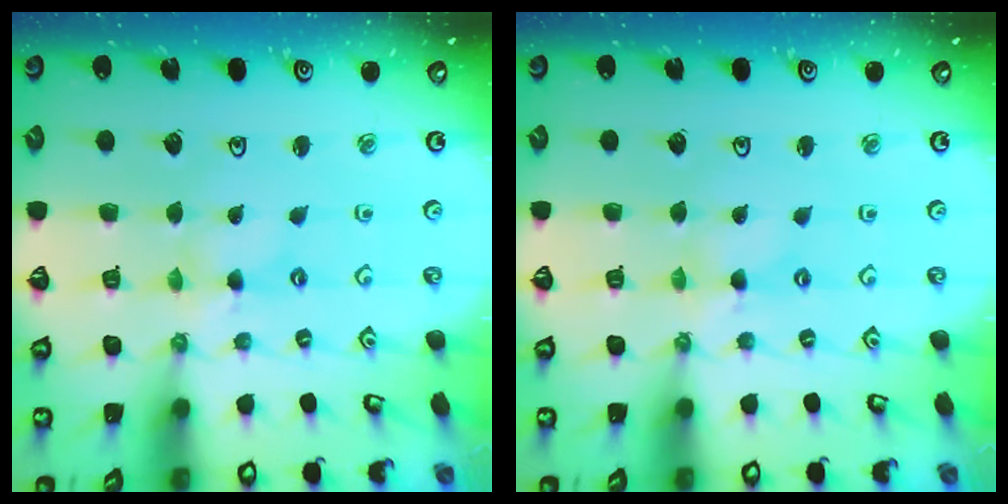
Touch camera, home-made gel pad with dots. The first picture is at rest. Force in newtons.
{"total": 0.8, "press": 0.7, "slide": 0.2}